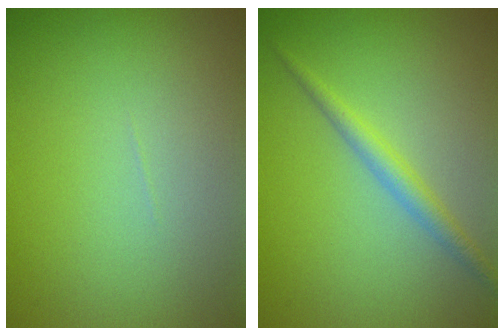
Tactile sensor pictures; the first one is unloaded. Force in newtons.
{"total": 2.0, "press": 2.0, "slide": 0.1}